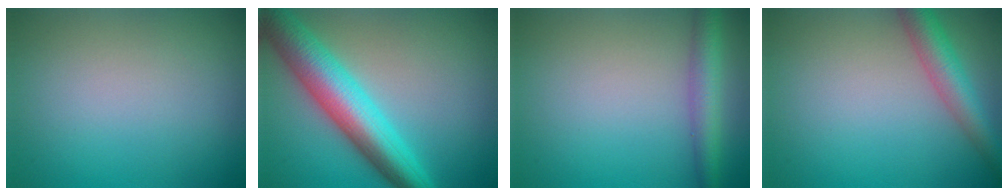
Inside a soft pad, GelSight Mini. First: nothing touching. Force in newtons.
{"total": 8.3, "press": 8.3, "slide": 0.1}
{"total": 3.2, "press": 3.2, "slide": 0.1}
{"total": 4.2, "press": 4.2, "slide": 0.2}